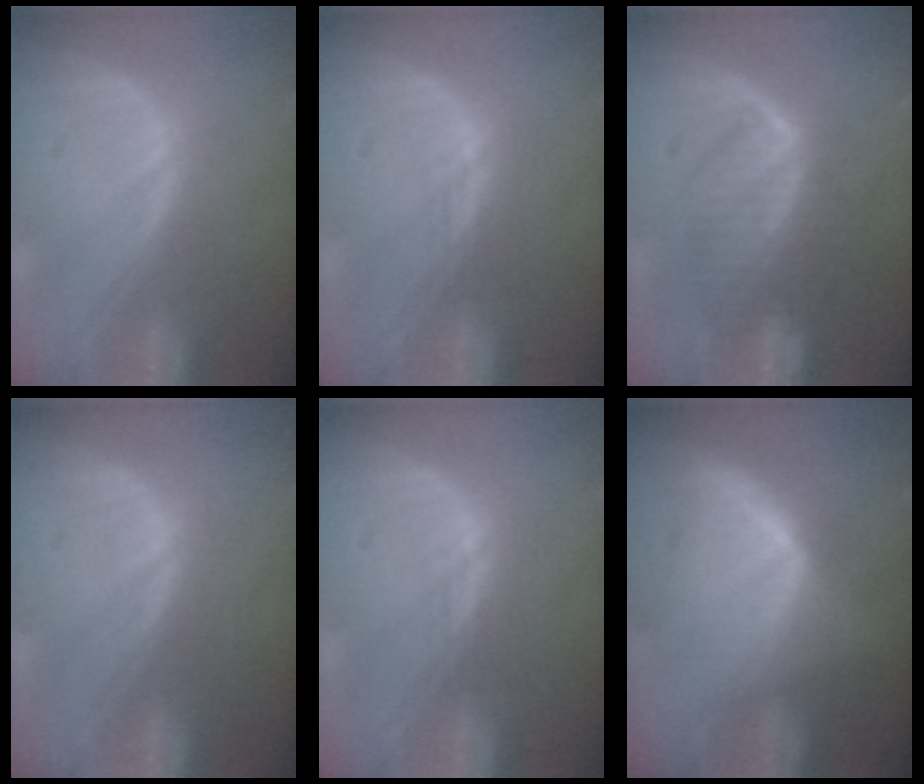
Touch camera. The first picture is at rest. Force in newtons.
{"total": 1.0, "press": 0.7, "slide": 0.7}
{"total": 6.5, "press": 6.2, "slide": 1.8}
{"total": 0.0}
{"total": 1.0, "press": 0.7, "slide": 0.7}
{"total": 5.6, "press": 5.5, "slide": 1.1}